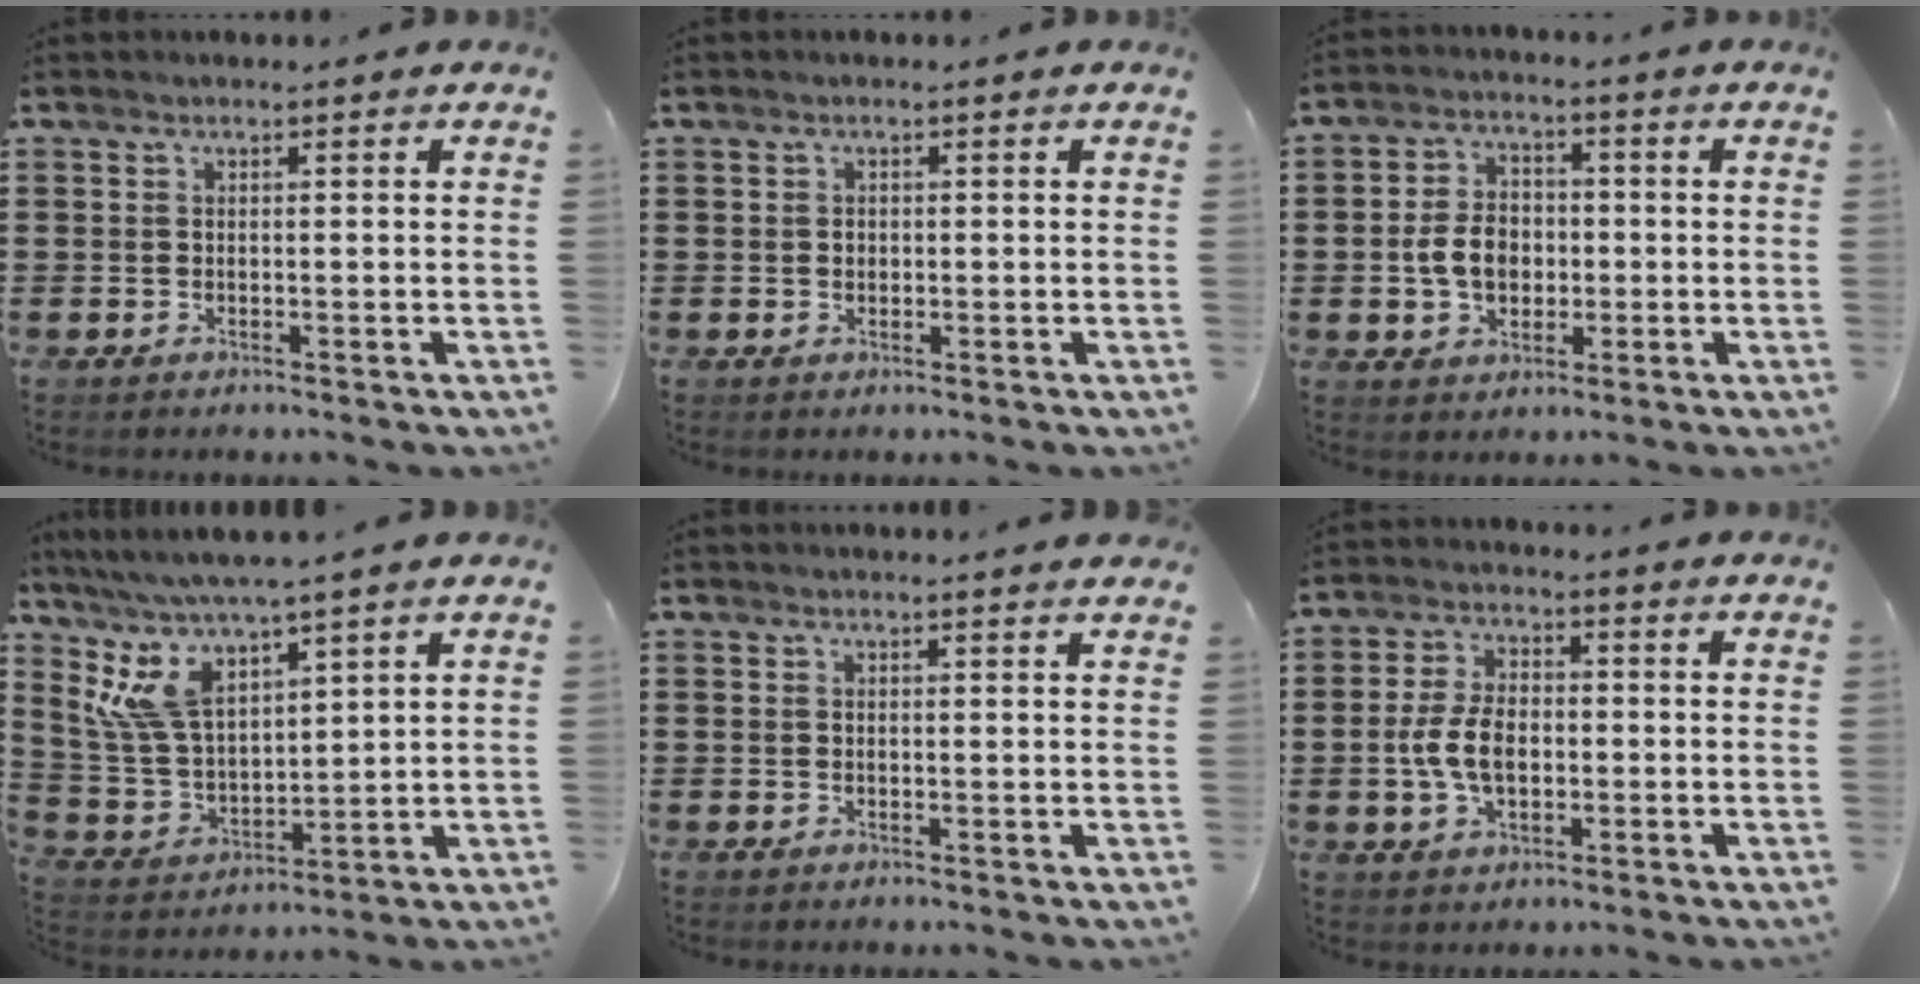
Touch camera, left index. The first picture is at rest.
{"total": 0.9, "force": [0.1, 0.7, 0.5], "torque": [-0.012, 0.005, 0.001]}
{"total": 6.4, "force": [-0.9, 4.8, 4.1], "torque": [-0.090, 0.005, -0.023]}
{"total": 9.3, "force": [6.1, 3.2, 6.2], "torque": [-0.161, -0.028, 0.108]}
{"total": 1.1, "force": [1.0, -0.2, 0.5], "torque": [-0.009, -0.003, 0.020]}
{"total": 6.8, "force": [-0.9, 4.0, 5.4], "torque": [-0.126, 0.003, -0.023]}